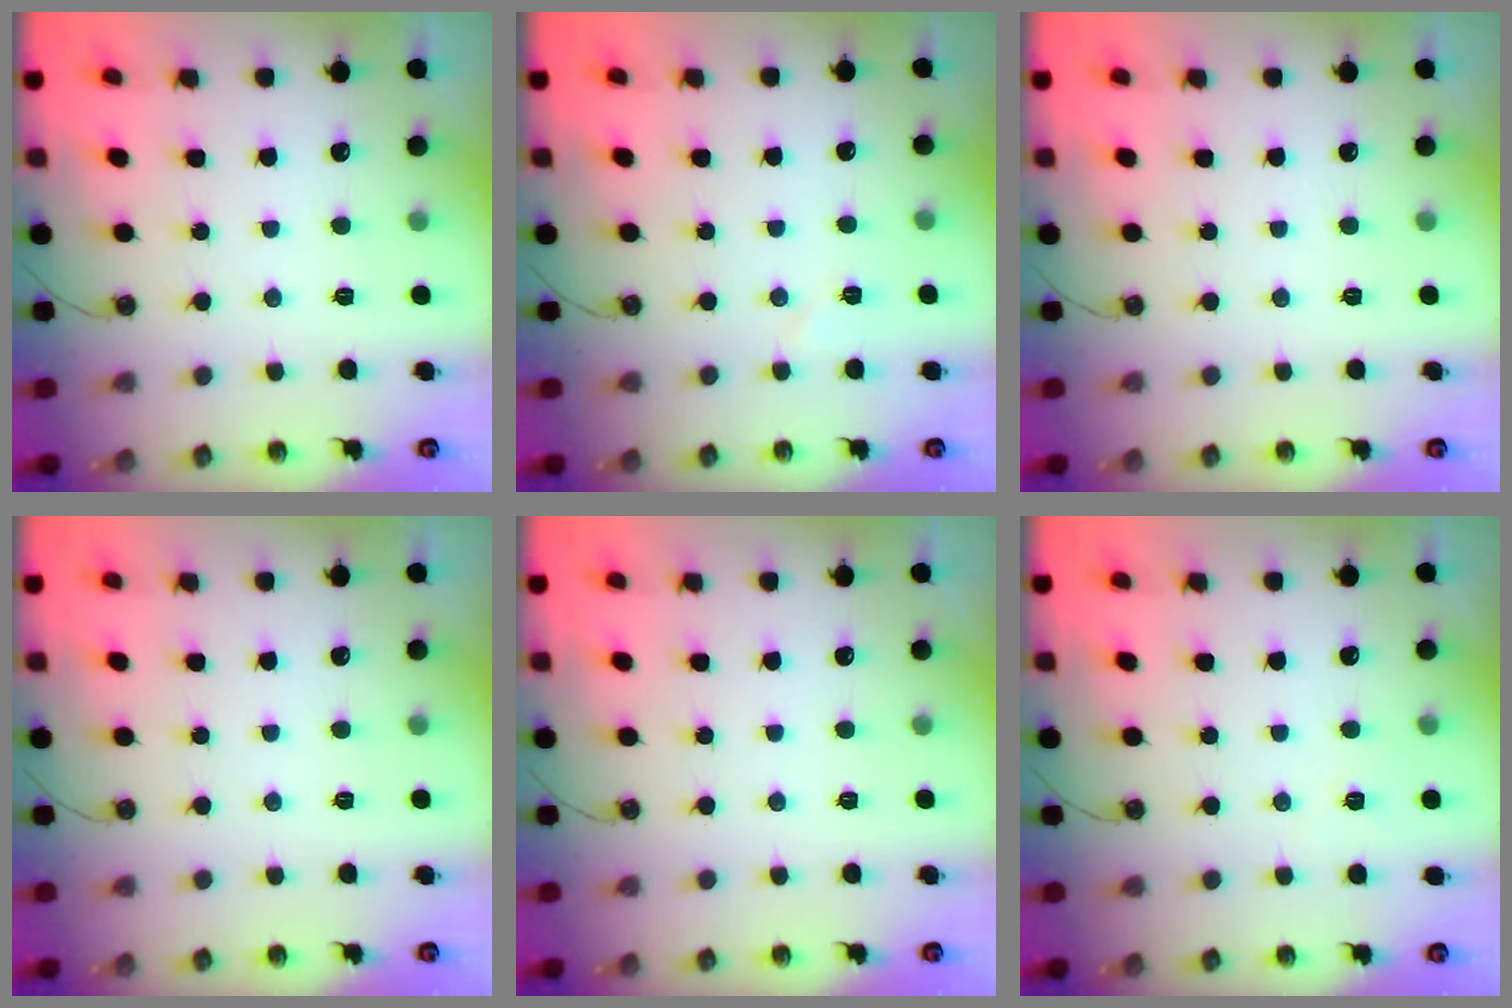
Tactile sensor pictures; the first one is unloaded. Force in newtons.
{"total": 3.5, "press": 3.1, "slide": 1.8}
{"total": 0.0}
{"total": 0.0}
{"total": 0.0}
{"total": 2.7, "press": 2.5, "slide": 1.0}